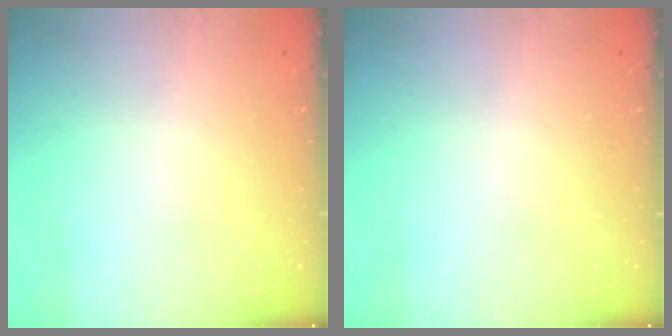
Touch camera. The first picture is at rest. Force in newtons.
{"total": 0.0}